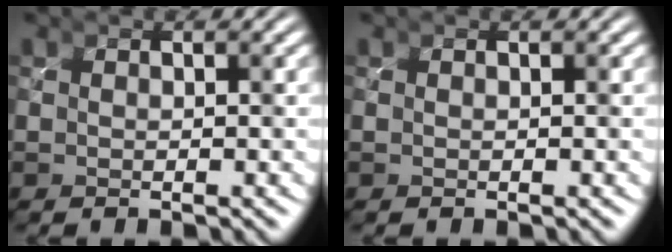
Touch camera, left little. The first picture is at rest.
{"total": 0.0}